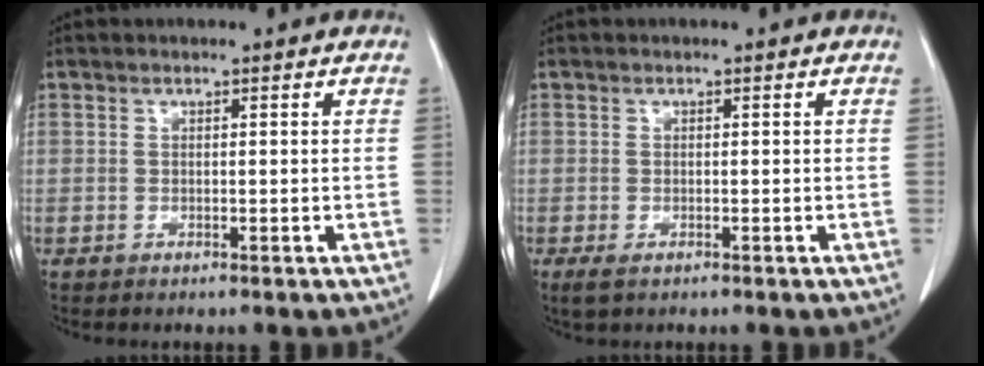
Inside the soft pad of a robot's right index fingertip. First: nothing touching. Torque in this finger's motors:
{"motor_torque": [-0.05, 0.00, -0.03, 0.01]}